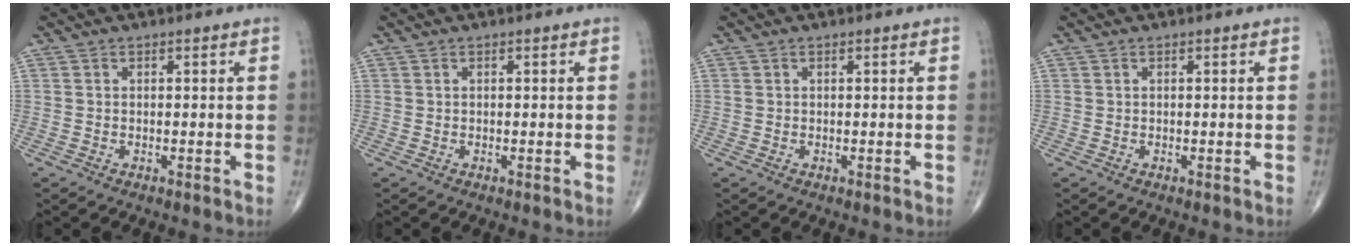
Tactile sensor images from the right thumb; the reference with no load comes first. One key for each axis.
{"total": 0.0}
{"total": 0.0}
{"total": 0.0}